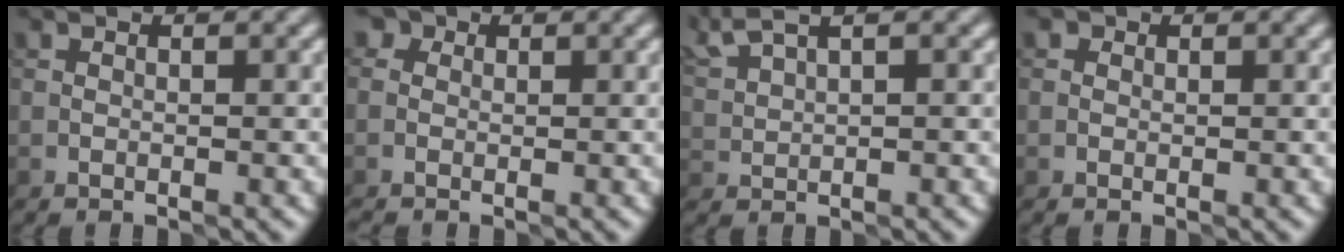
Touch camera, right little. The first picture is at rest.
{"total": 3.0, "force": [0.5, 2.6, 1.5], "torque": [-0.017, 0.016, -0.021]}
{"total": 4.1, "force": [3.3, 0.9, 2.2], "torque": [-0.056, 0.025, 0.060]}
{"total": 1.2, "force": [0.6, 0.8, 0.5], "torque": [-0.005, -0.001, -0.012]}